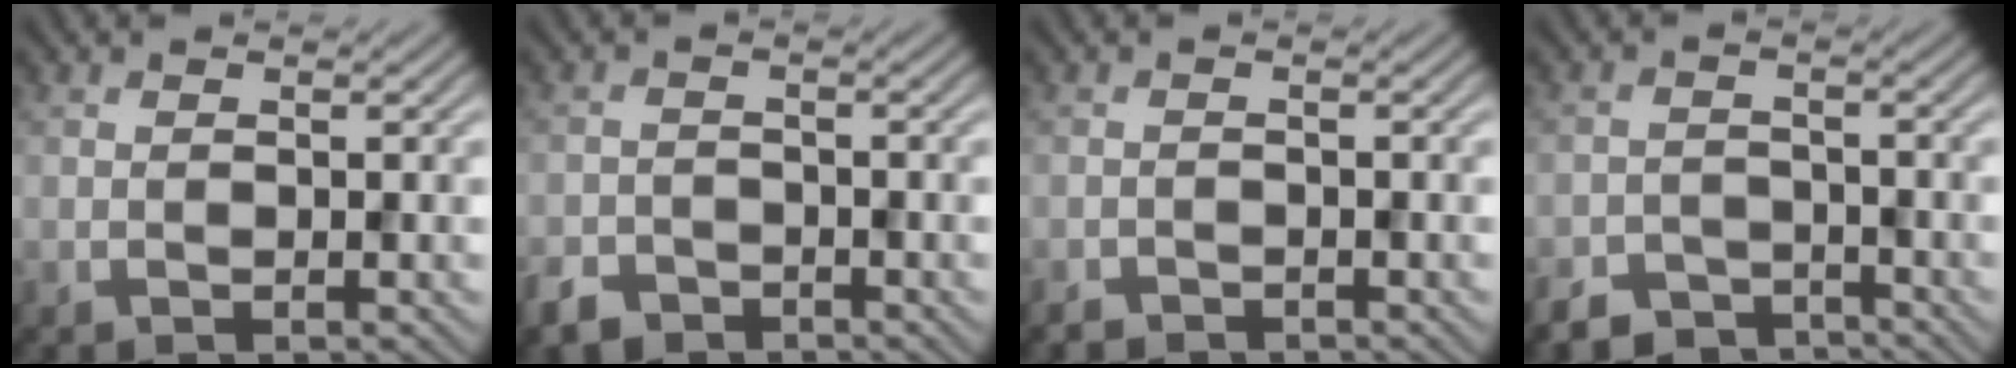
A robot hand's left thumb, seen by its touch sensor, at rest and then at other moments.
{"total": 3.1, "force": [-2.5, 1.7, 0.7], "torque": [-0.021, -0.004, -0.054]}
{"total": 1.3, "force": [-1.3, 0.4, -0.1], "torque": [-0.004, -0.002, -0.026]}
{"total": 4.3, "force": [-3.8, 1.9, 0.7], "torque": [-0.012, -0.005, -0.071]}